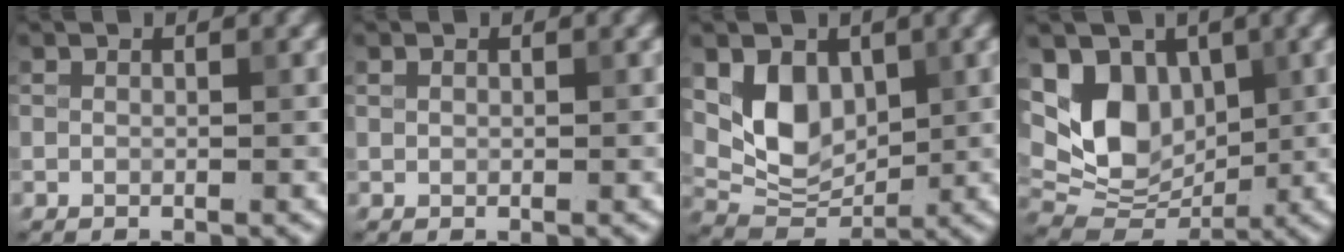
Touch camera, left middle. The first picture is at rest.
{"total": 0.5, "force": [0.2, 0.4, 0.2], "torque": [-0.002, 0.001, 0.005]}
{"total": 5.6, "force": [1.6, 4.0, 3.5], "torque": [-0.067, -0.012, 0.034]}
{"total": 8.3, "force": [1.8, 6.1, 5.4], "torque": [-0.099, -0.010, 0.027]}